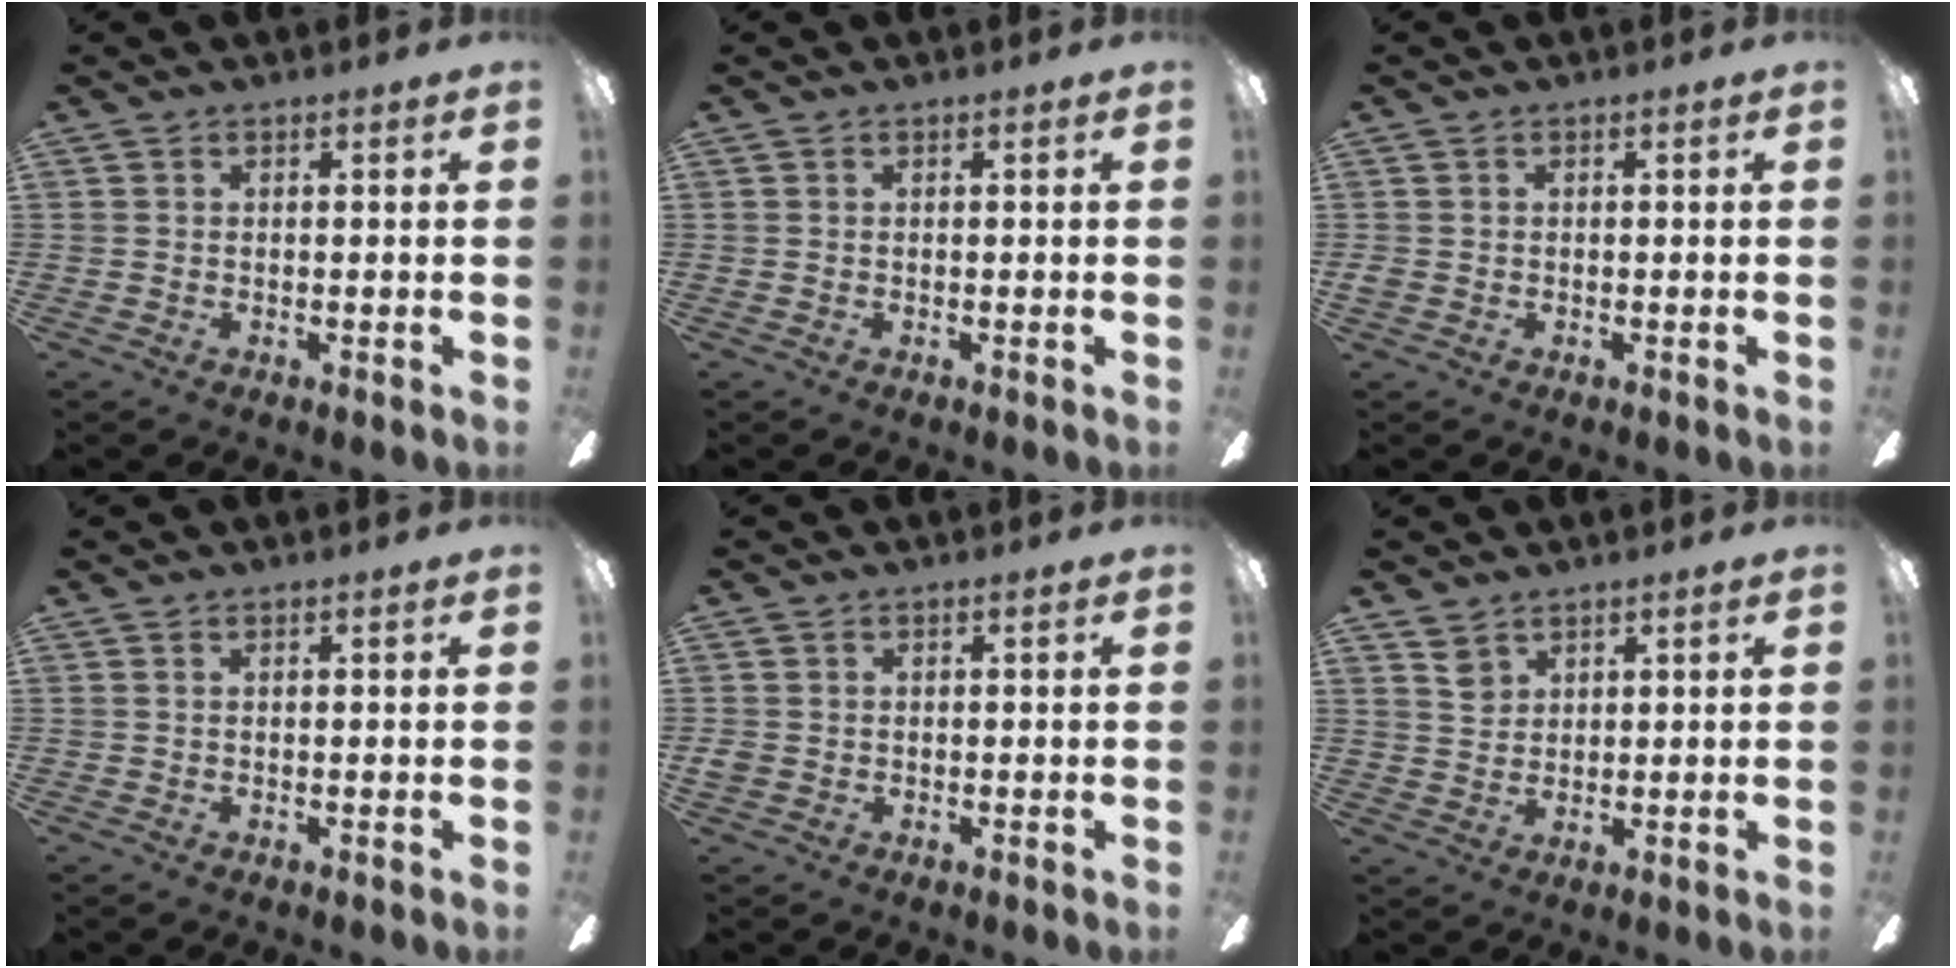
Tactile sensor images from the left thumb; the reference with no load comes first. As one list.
[{"total": 0.0}, {"total": 1.0, "force": [-0.5, 0.8, 0.4], "torque": [-0.004, 0.002, -0.009]}, {"total": 0.0}, {"total": 1.4, "force": [-0.5, 1.2, 0.5], "torque": [-0.007, 0.002, -0.010]}, {"total": 3.7, "force": [2.6, 2.5, 0.8], "torque": [-0.005, -0.006, 0.048]}]